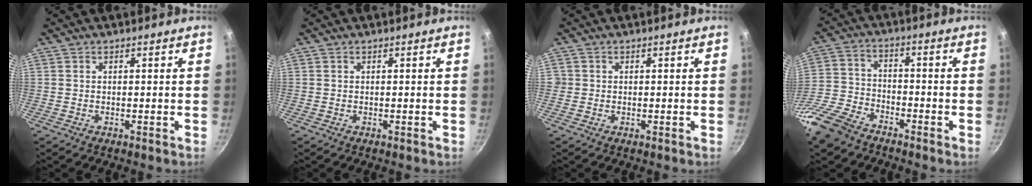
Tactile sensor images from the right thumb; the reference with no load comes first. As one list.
[{"total": 0.0}, {"total": 0.8, "force": [-0.1, 0.8, 0.1], "torque": [0.005, 0.002, -0.003]}, {"total": 13.3, "force": [-9.5, 7.1, 6.1], "torque": [-0.125, 0.050, -0.203]}]